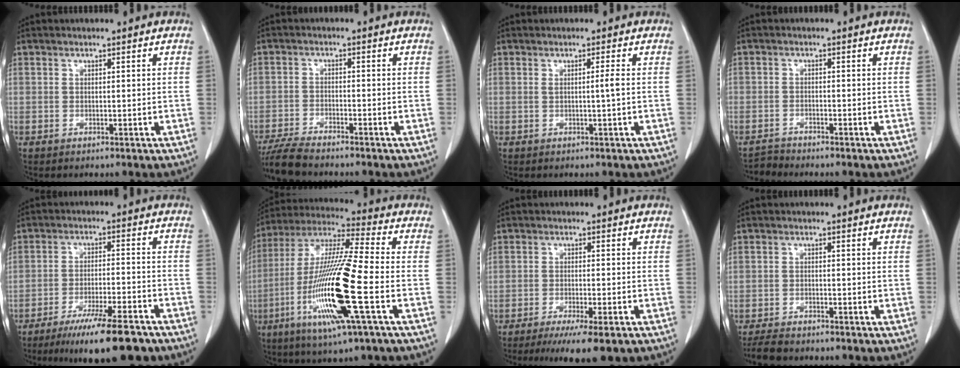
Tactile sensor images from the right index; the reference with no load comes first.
{"total": 6.5, "force": [-5.8, 0.6, 2.8], "torque": [-0.051, -0.016, -0.104]}
{"total": 1.4, "force": [0.0, -0.4, 1.3], "torque": [-0.022, 0.000, 0.000]}
{"total": 2.0, "force": [-1.9, 0.0, -0.7], "torque": [0.019, -0.009, -0.035]}
{"total": 14.0, "force": [-10.7, 1.7, 8.9], "torque": [-0.126, -0.023, -0.167]}
{"total": 19.1, "force": [-5.9, 0.4, 18.1], "torque": [-0.383, -0.025, -0.118]}
{"total": 9.6, "force": [-7.1, 0.9, 6.3], "torque": [-0.083, -0.019, -0.105]}
{"total": 4.8, "force": [-4.3, 1.0, 1.7], "torque": [-0.029, -0.012, -0.073]}